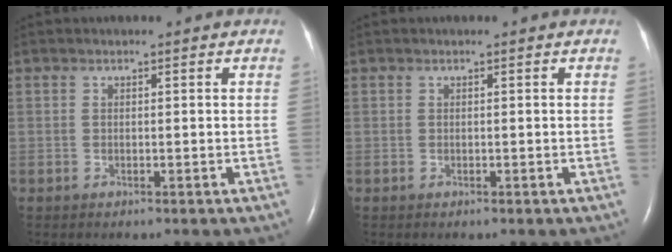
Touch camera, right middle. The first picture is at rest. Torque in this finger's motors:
{"motor_torque": [-0.07, 0.13, -0.01, 0.01]}